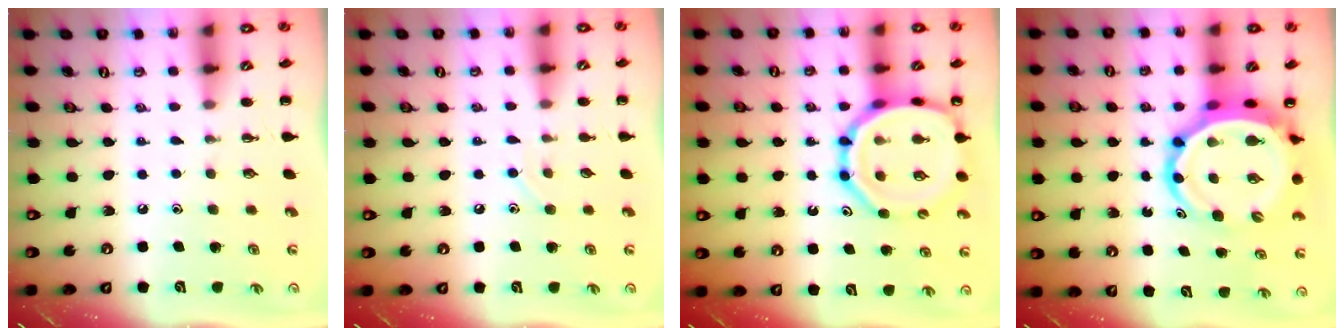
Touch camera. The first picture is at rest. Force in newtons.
{"total": 3.8, "press": 3.7, "slide": 1.1}
{"total": 17.6, "press": 17.3, "slide": 3.1}
{"total": 9.1, "press": 8.7, "slide": 2.5}